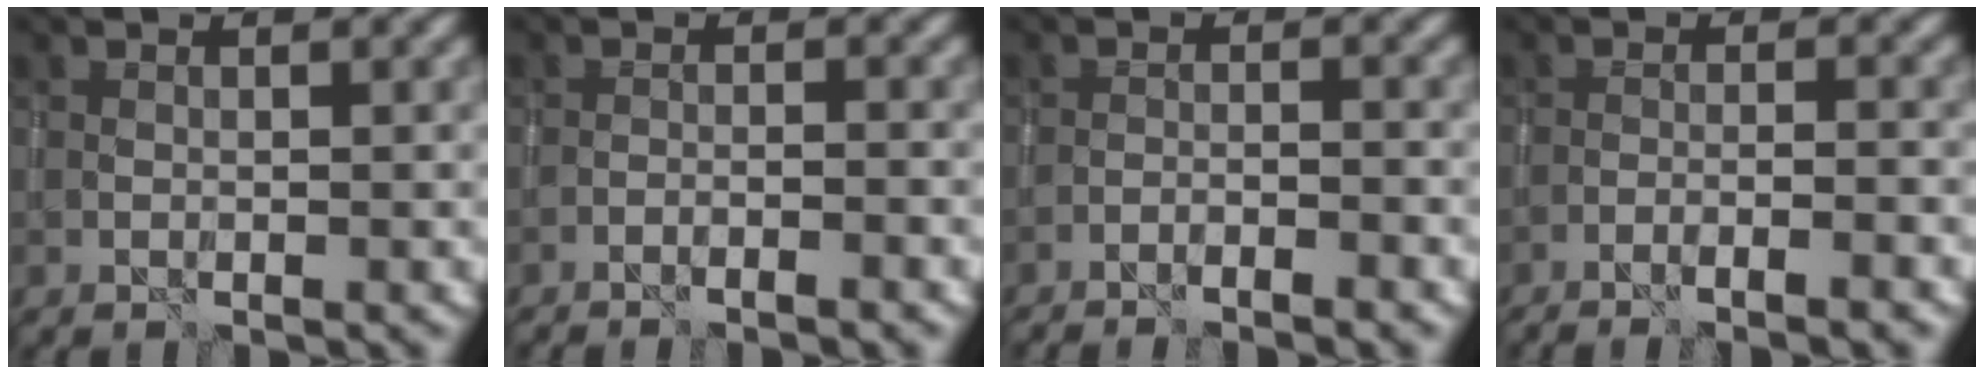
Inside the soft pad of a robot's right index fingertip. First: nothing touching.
{"total": 2.4, "force": [-2.0, 0.3, 1.3], "torque": [-0.021, 0.008, -0.039]}
{"total": 3.2, "force": [-2.8, 0.4, 1.4], "torque": [-0.024, 0.005, -0.048]}
{"total": 4.2, "force": [-3.2, 0.6, 2.7], "torque": [-0.037, 0.007, -0.059]}